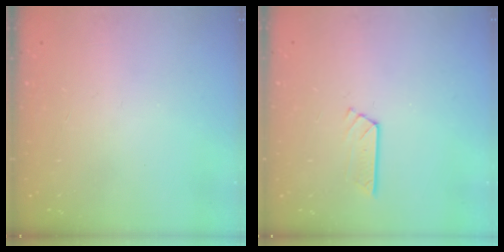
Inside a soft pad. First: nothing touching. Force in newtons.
{"total": 3.3, "press": 3.3, "slide": 0.3}